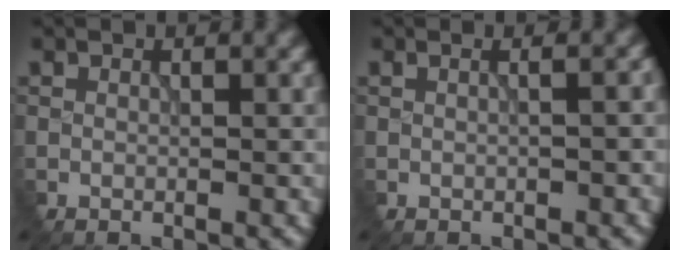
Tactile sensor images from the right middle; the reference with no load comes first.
{"total": 3.2, "force": [0.9, 1.7, 2.5], "torque": [-0.002, 0.031, -0.014]}